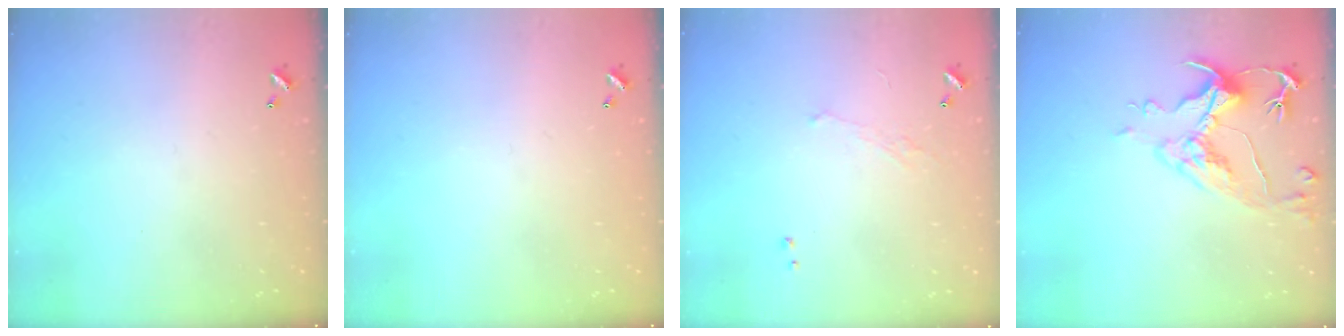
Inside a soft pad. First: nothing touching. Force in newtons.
{"total": 0.0}
{"total": 0.7, "press": 0.0, "slide": 0.7}
{"total": 6.6, "press": 6.5, "slide": 1.5}